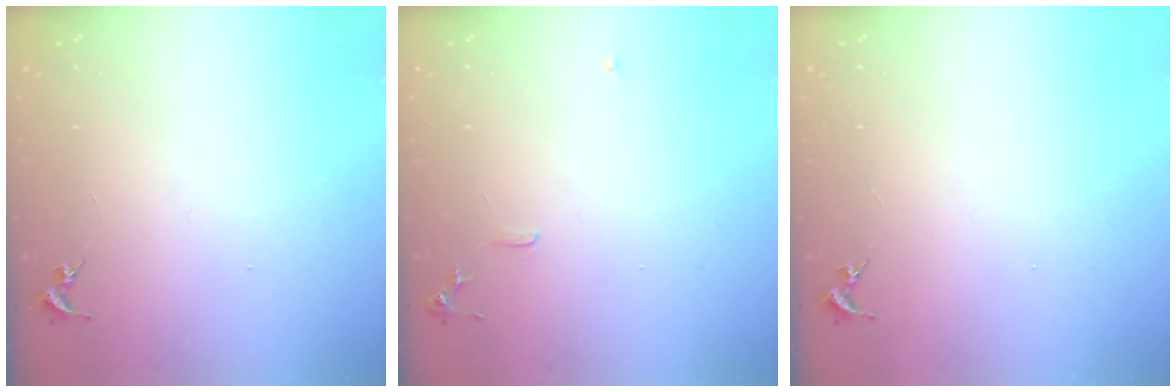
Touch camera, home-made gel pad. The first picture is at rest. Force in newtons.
{"total": 6.0, "press": 6.0, "slide": 0.7}
{"total": 0.0}